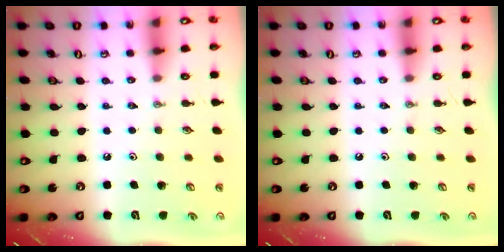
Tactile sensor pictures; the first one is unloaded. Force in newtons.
{"total": 0.0}